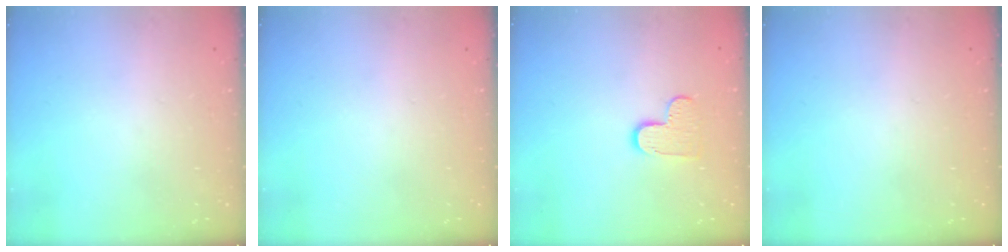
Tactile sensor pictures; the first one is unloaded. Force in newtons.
{"total": 0.0}
{"total": 7.0, "press": 7.0, "slide": 0.3}
{"total": 0.0}